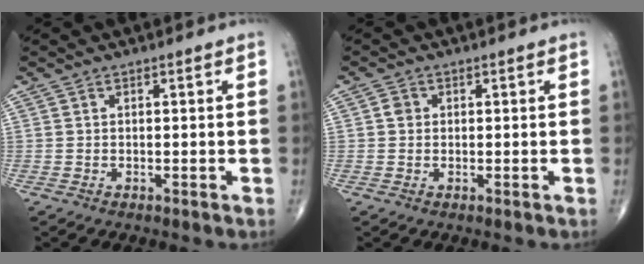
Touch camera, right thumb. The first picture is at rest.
{"total": 1.5, "force": [0.2, 1.4, 0.6], "torque": [-0.007, 0.002, 0.001]}